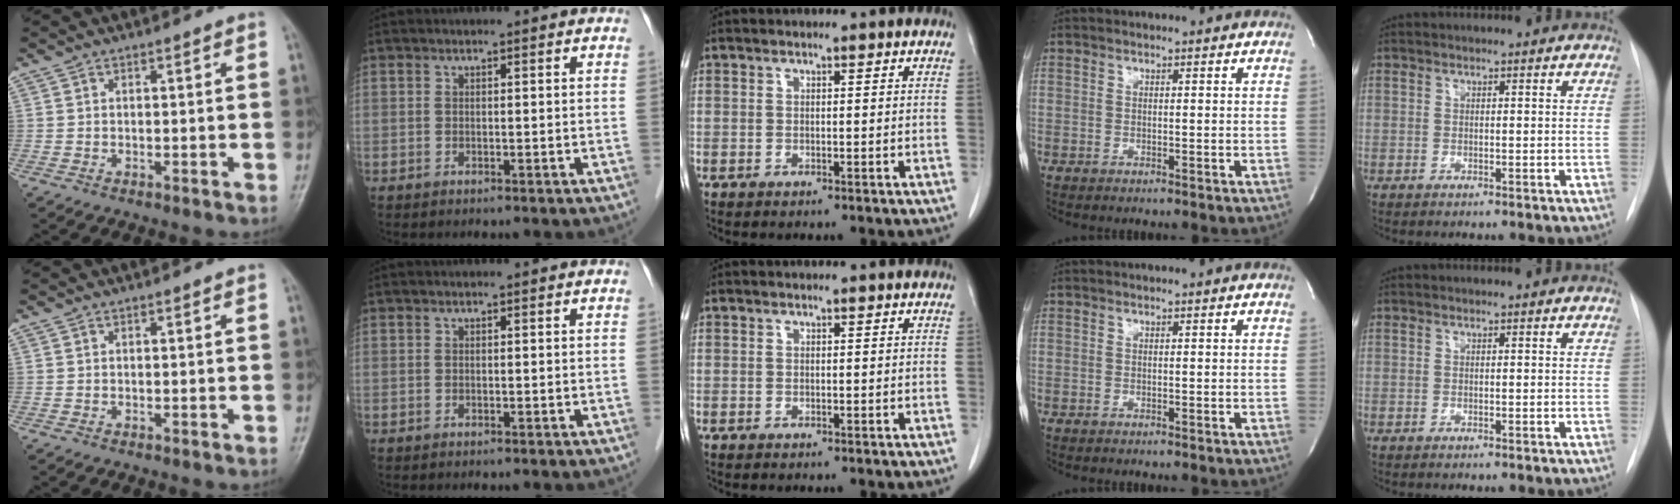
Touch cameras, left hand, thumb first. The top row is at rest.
{}